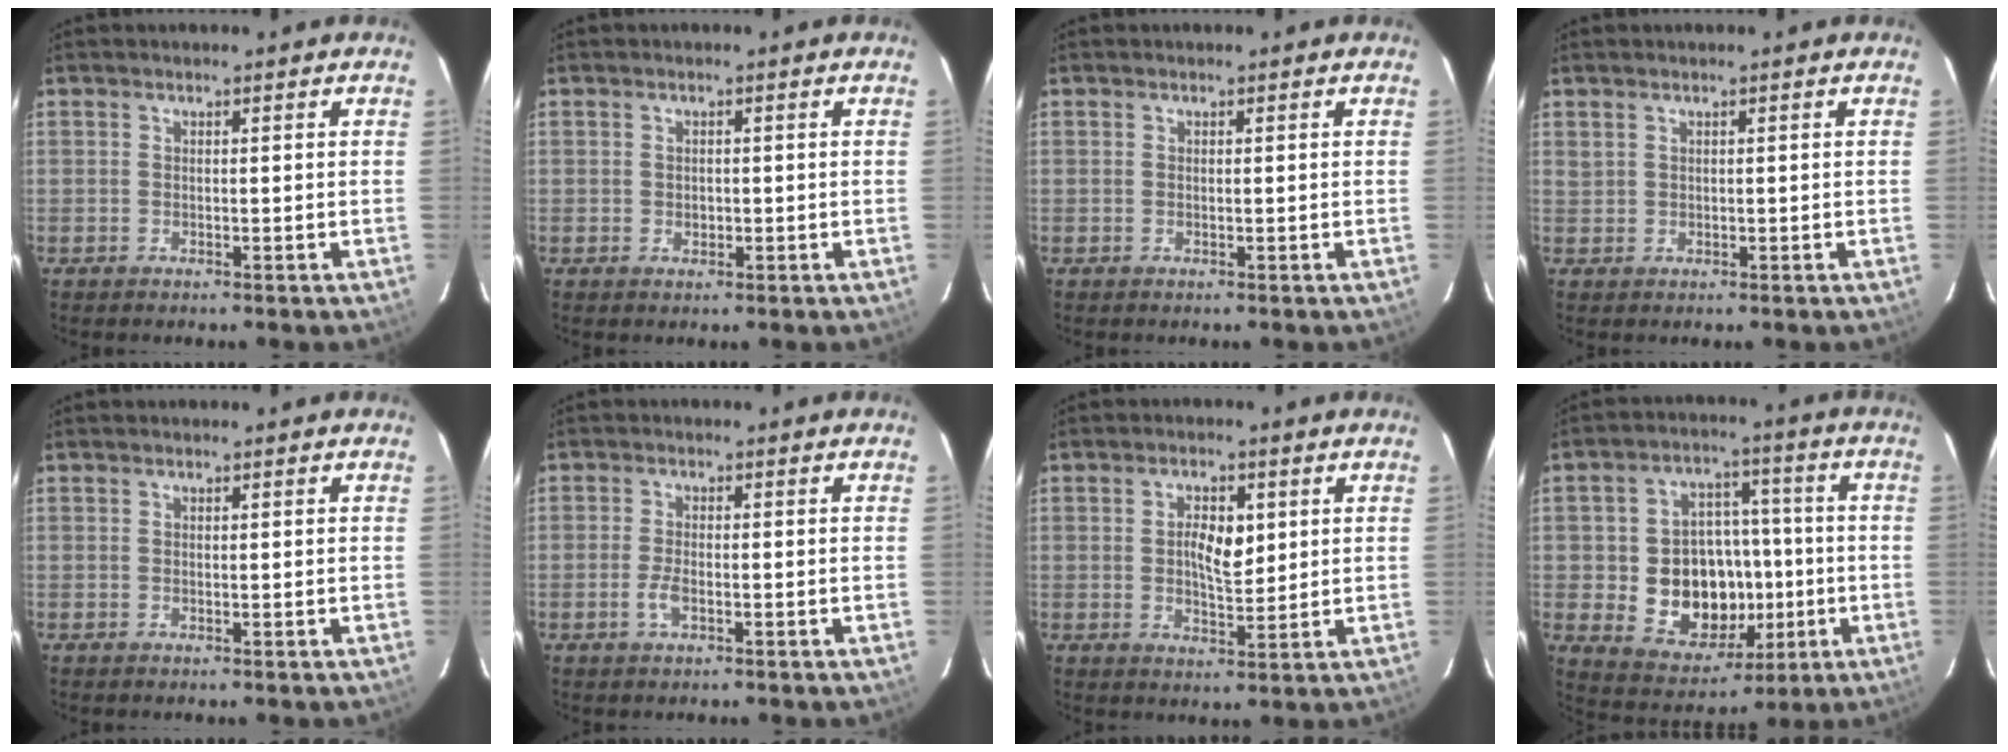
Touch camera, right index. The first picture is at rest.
{"total": 1.2, "force": [-0.1, 1.1, 0.5], "torque": [-0.004, 0.002, 0.000]}
{"total": 0.0}
{"total": 0.9, "force": [0.7, 0.5, 0.3], "torque": [-0.004, 0.004, 0.015]}
{"total": 0.0}
{"total": 2.8, "force": [-1.1, 1.1, 2.3], "torque": [-0.053, -0.001, -0.023]}
{"total": 5.8, "force": [1.3, 2.8, 5.0], "torque": [-0.083, 0.004, 0.025]}
{"total": 15.5, "force": [-2.4, 12.2, 9.2], "torque": [-0.198, 0.016, -0.014]}